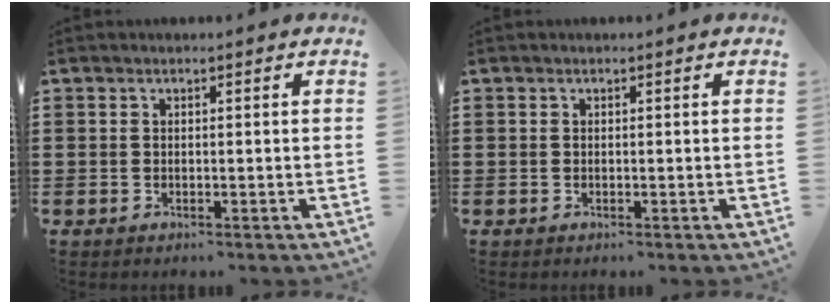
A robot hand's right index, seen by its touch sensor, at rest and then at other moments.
{"total": 0.0}